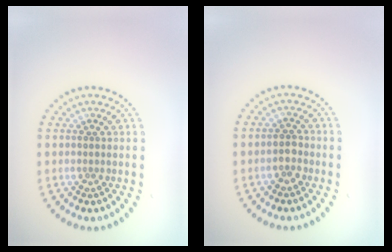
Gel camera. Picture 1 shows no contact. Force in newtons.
{"total": 1.5, "press": 1.4, "slide": 0.4}